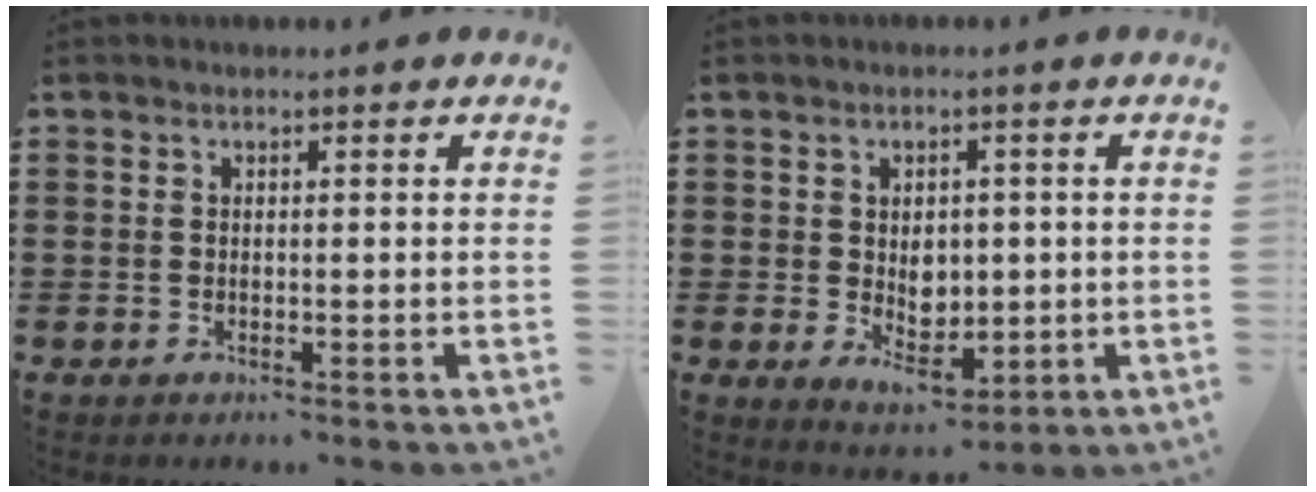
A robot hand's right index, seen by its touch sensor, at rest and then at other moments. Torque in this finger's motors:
{"motor_torque": [1.24, 0.90, 0.21, 0.08]}